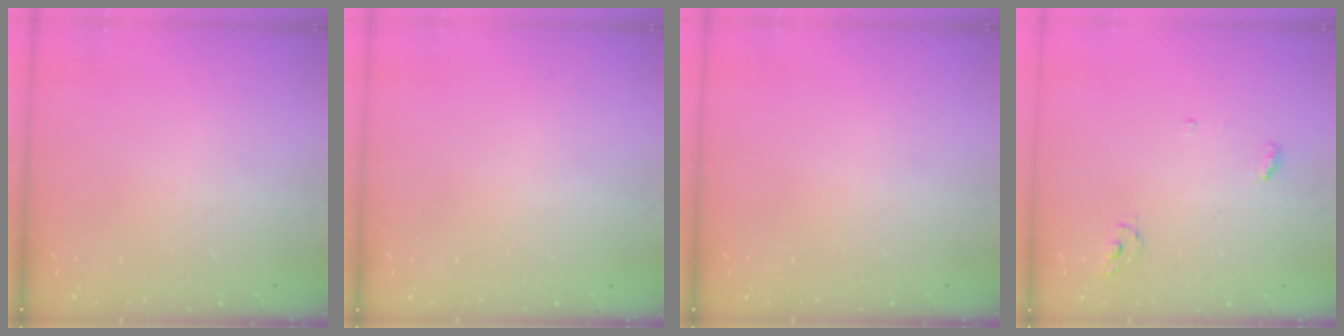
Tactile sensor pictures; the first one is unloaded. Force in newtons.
{"total": 0.8, "press": 0.8, "slide": 0.1}
{"total": 0.0}
{"total": 3.5, "press": 3.5, "slide": 0.3}